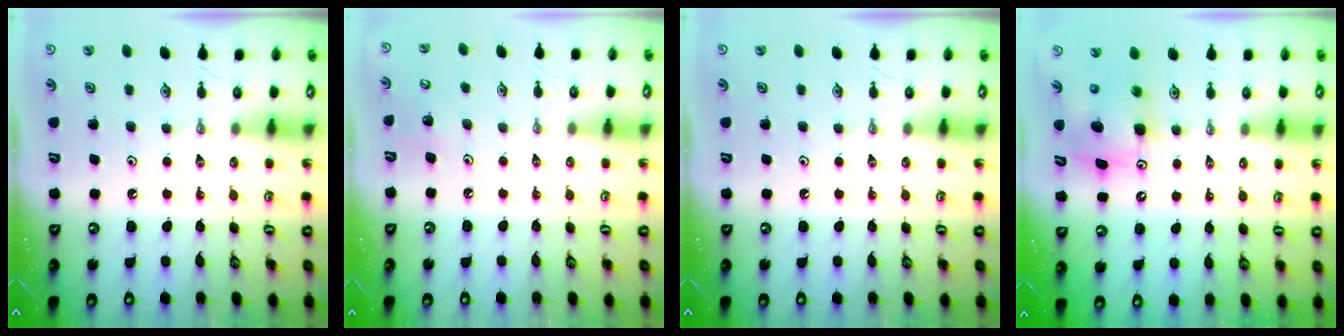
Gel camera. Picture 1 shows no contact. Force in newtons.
{"total": 4.7, "press": 4.6, "slide": 0.9}
{"total": 0.0}
{"total": 7.9, "press": 7.6, "slide": 2.3}